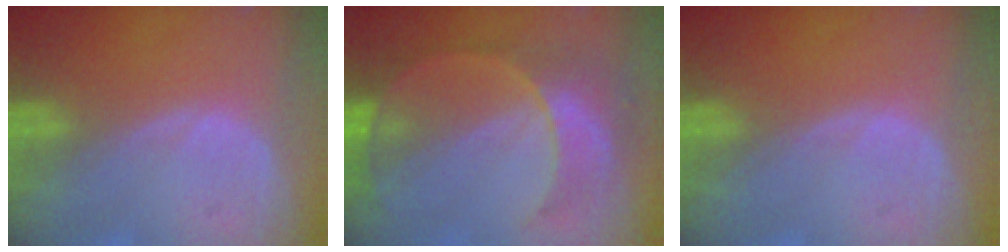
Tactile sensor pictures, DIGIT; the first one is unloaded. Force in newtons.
{"total": 7.3, "press": 7.3, "slide": 0.2}
{"total": 0.0}